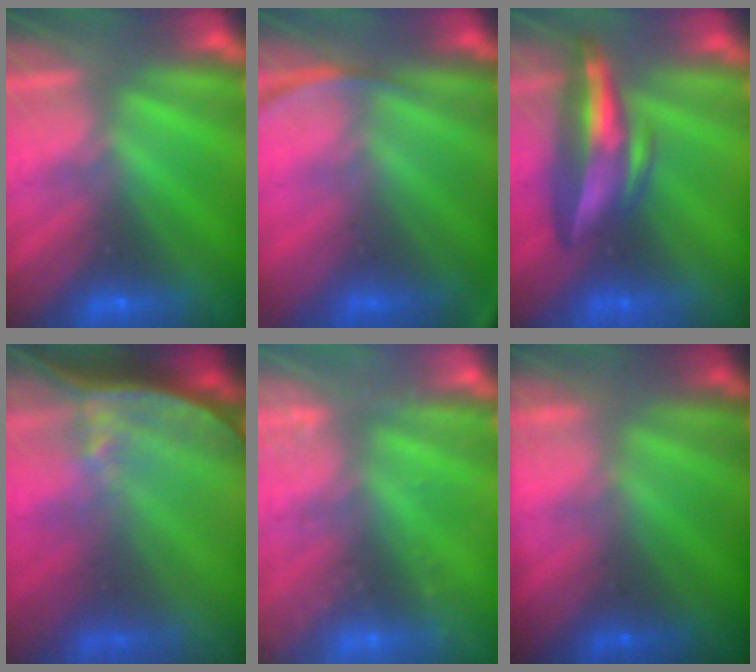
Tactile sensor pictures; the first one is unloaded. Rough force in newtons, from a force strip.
{"total": 2.4}
{"total": 7.5}
{"total": 7.5}
{"total": 2.5}
{"total": 1.8}